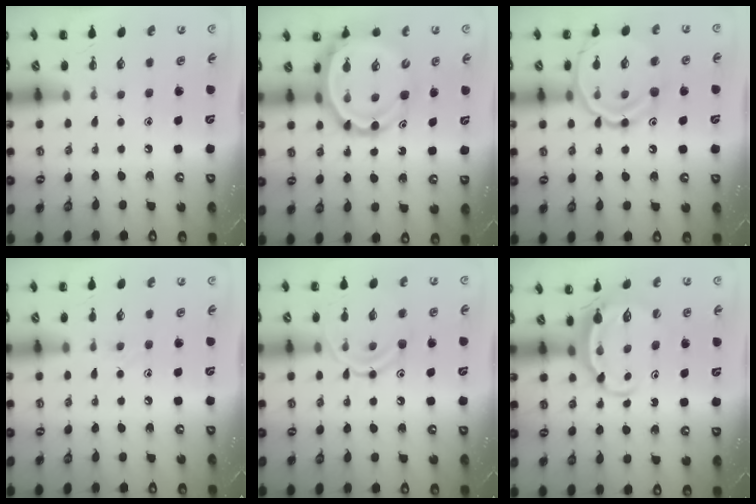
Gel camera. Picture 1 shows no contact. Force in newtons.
{"total": 12.2, "press": 11.6, "slide": 3.7}
{"total": 16.1, "press": 16.0, "slide": 1.8}
{"total": 4.5, "press": 4.3, "slide": 1.3}
{"total": 13.7, "press": 13.6, "slide": 1.1}
{"total": 5.7, "press": 5.6, "slide": 1.3}